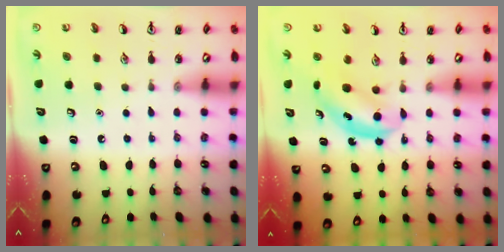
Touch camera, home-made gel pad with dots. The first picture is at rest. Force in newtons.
{"total": 4.9, "press": 4.9, "slide": 0.7}